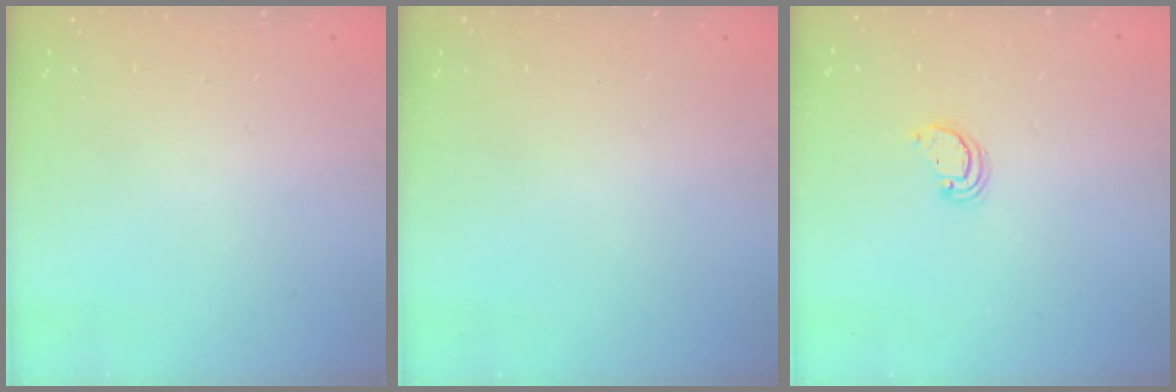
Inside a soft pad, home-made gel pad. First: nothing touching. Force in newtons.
{"total": 0.0}
{"total": 2.4, "press": 2.4, "slide": 0.2}